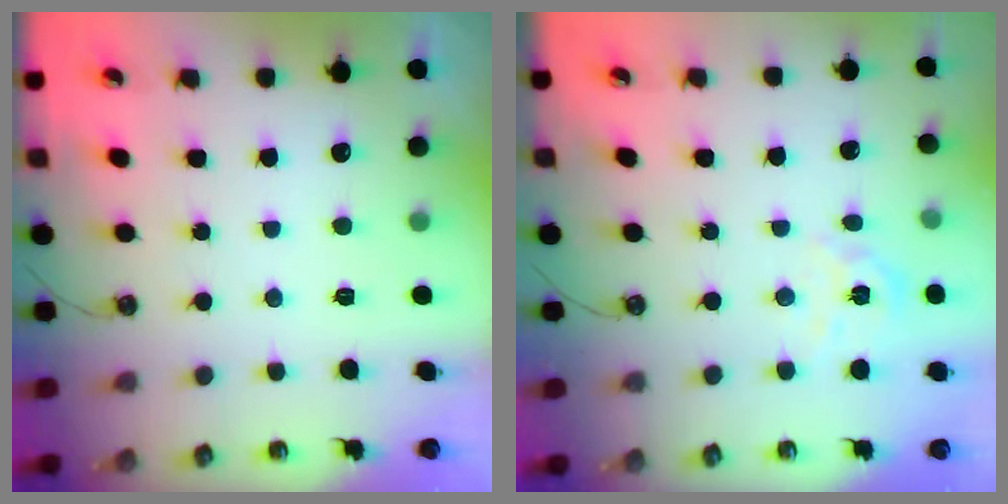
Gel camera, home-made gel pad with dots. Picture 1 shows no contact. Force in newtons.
{"total": 4.9, "press": 4.9, "slide": 0.5}